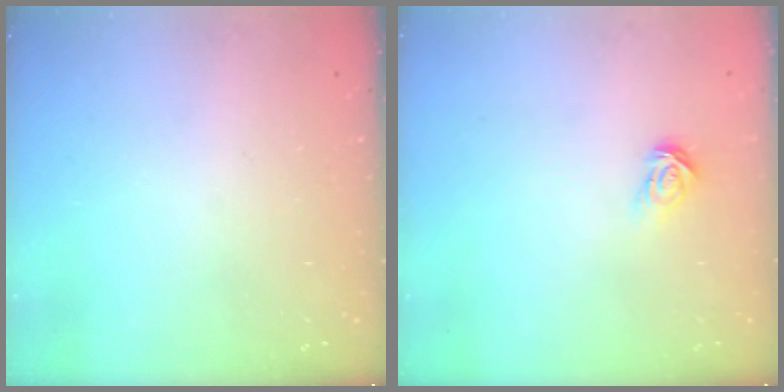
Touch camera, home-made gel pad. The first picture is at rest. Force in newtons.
{"total": 3.9, "press": 3.9, "slide": 0.1}